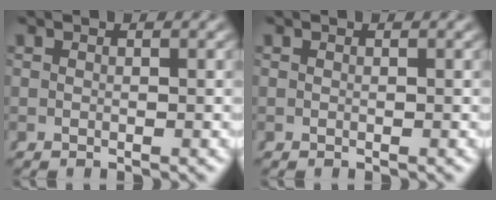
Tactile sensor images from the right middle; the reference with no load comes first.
{"total": 0.0}